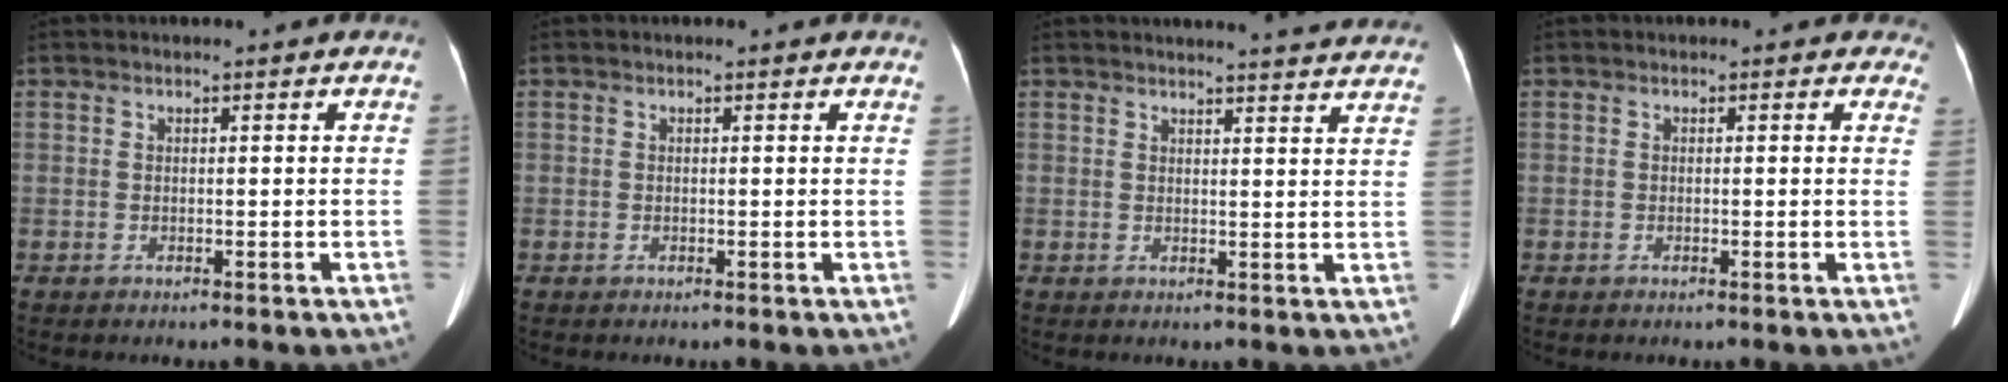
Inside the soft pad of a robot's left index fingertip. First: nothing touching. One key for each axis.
{"total": 1.3, "fx": 1.1, "fy": 0.6, "fz": 0.3, "tx": -0.008, "ty": 0.004, "tz": 0.000}
{"total": 14.0, "fx": 13.5, "fy": 0.5, "fz": 3.8, "tx": -0.034, "ty": -0.033, "tz": 0.138}
{"total": 2.1, "fx": 1.7, "fy": 1.1, "fz": 0.4, "tx": 0.015, "ty": -0.004, "tz": -0.006}